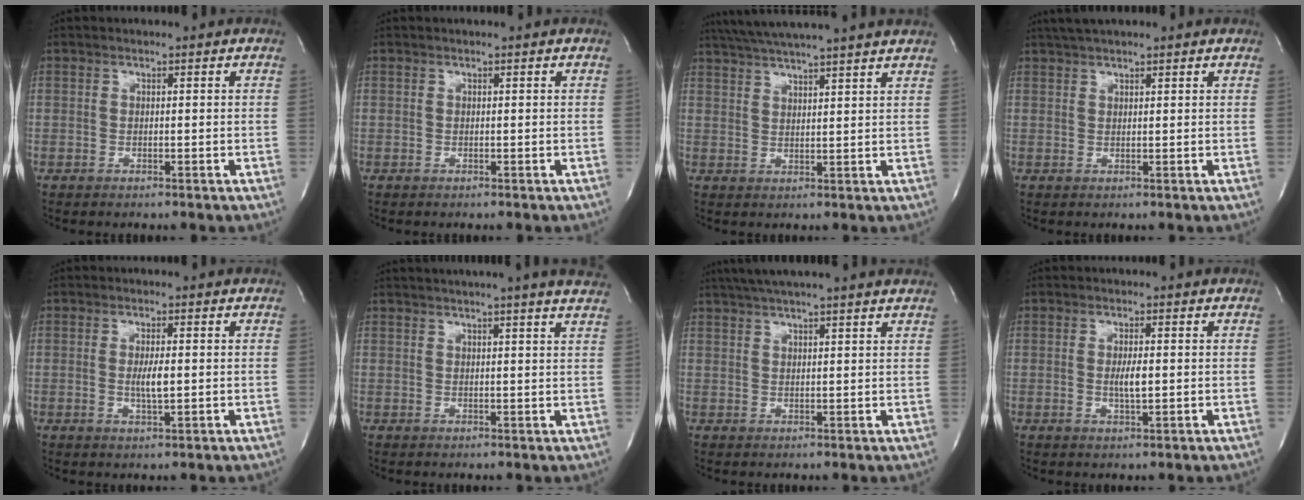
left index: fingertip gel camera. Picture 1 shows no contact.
{"total": 0.0}
{"total": 15.7, "force": [13.8, -0.5, 7.5], "torque": [-0.136, 0.024, 0.193]}
{"total": 4.5, "force": [3.8, 0.5, 2.4], "torque": [-0.040, 0.029, 0.065]}
{"total": 3.1, "force": [-0.1, 0.5, 3.0], "torque": [-0.059, -0.004, 0.000]}
{"total": 12.2, "force": [10.7, -0.9, 5.9], "torque": [-0.096, 0.001, 0.119]}
{"total": 11.3, "force": [9.7, -0.4, 5.8], "torque": [-0.100, 0.032, 0.127]}
{"total": 2.7, "force": [-0.1, 0.5, 2.7], "torque": [-0.053, -0.003, 0.000]}